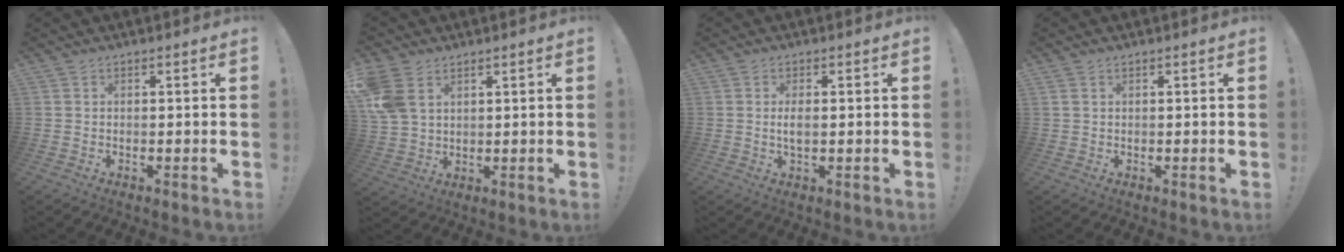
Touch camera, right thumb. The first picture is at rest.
{"total": 9.6, "force": [3.9, 6.7, 5.7], "torque": [-0.120, -0.007, 0.083]}
{"total": 2.8, "force": [-0.1, 1.1, 2.6], "torque": [-0.043, -0.005, -0.008]}
{"total": 1.1, "force": [0.7, 0.5, 0.7], "torque": [-0.020, 0.003, 0.014]}